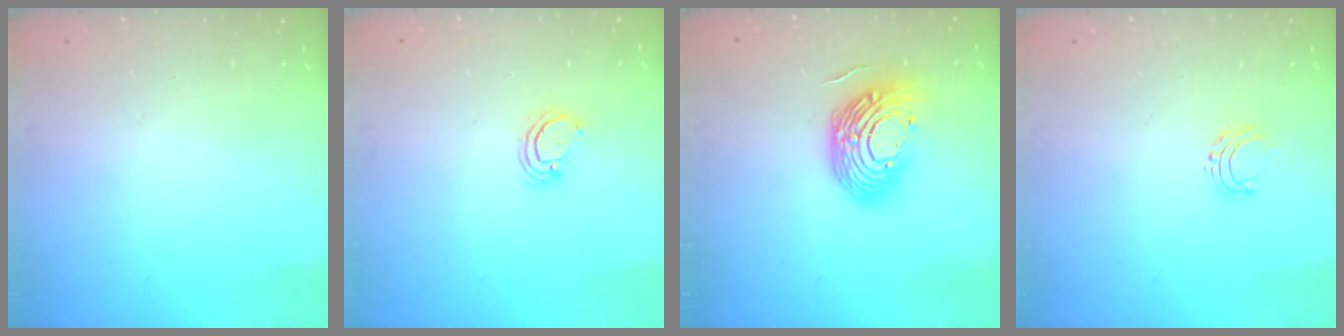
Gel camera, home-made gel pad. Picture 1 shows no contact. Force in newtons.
{"total": 3.0, "press": 3.0, "slide": 0.3}
{"total": 15.4, "press": 15.3, "slide": 1.4}
{"total": 4.9, "press": 4.9, "slide": 0.5}